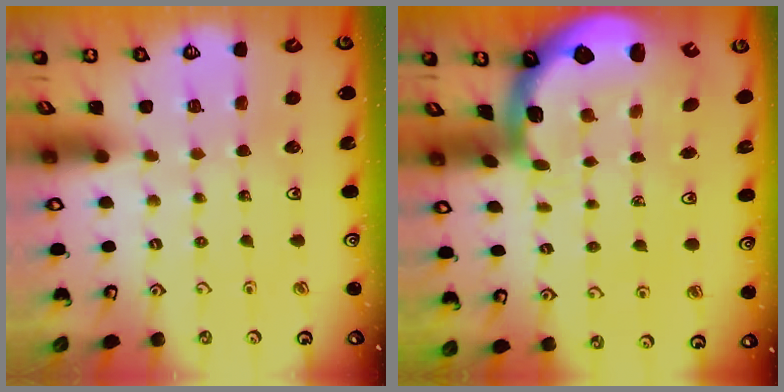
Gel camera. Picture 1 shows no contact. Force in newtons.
{"total": 3.8, "press": 3.2, "slide": 2.1}